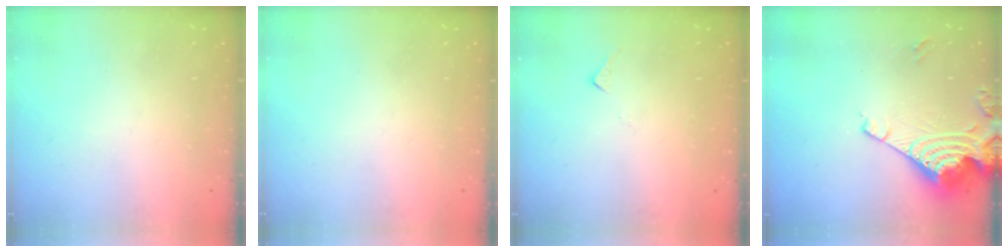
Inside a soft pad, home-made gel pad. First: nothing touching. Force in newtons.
{"total": 0.0}
{"total": 4.8, "press": 4.8, "slide": 0.6}
{"total": 11.7, "press": 11.7, "slide": 1.1}